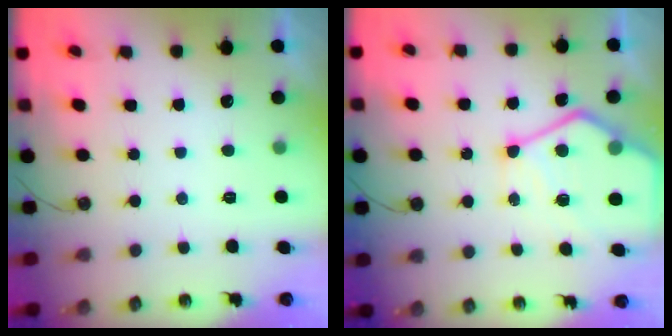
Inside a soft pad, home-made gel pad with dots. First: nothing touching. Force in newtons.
{"total": 15.8, "press": 15.7, "slide": 1.6}